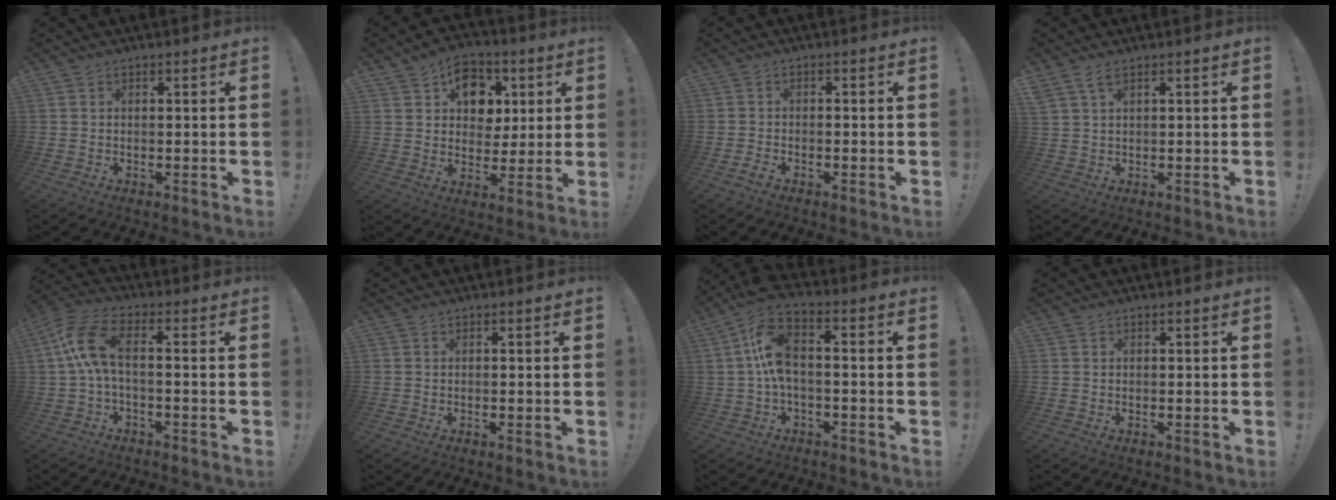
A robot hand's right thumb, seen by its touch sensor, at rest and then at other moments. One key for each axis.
{"total": 11.7, "fx": 5.0, "fy": 9.4, "fz": 4.9, "tx": -0.054, "ty": -0.024, "tz": 0.095}
{"total": 1.9, "fx": -1.6, "fy": 0.5, "fz": 0.9, "tx": -0.019, "ty": 0.008, "tz": -0.026}
{"total": 3.5, "fx": 2.1, "fy": 1.0, "fz": 2.6, "tx": -0.055, "ty": -0.003, "tz": 0.040}
{"total": 10.5, "fx": 1.1, "fy": 4.1, "fz": 9.6, "tx": -0.201, "ty": -0.002, "tz": 0.020}
{"total": 0.0}
{"total": 10.2, "fx": -0.3, "fy": 4.3, "fz": 9.3, "tx": -0.182, "ty": 0.007, "tz": -0.003}
{"total": 0.0}